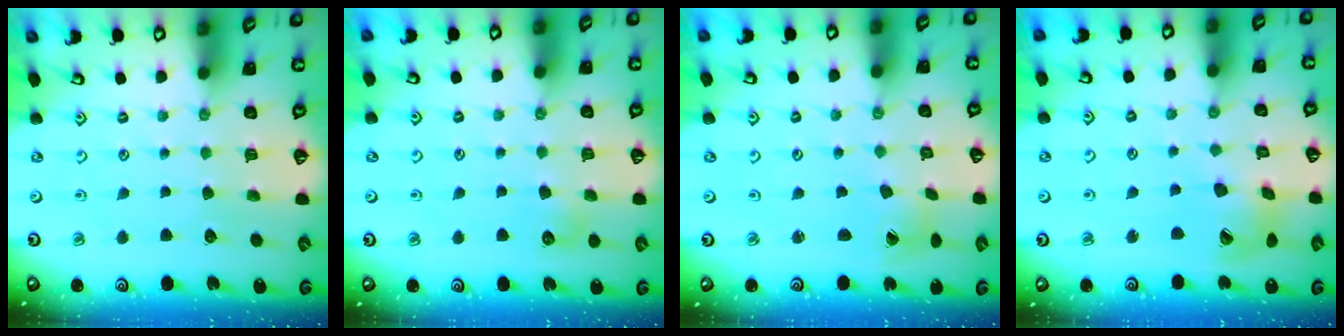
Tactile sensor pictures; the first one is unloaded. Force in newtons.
{"total": 5.3, "press": 5.2, "slide": 0.8}
{"total": 2.5, "press": 2.5, "slide": 0.3}
{"total": 11.3, "press": 11.2, "slide": 1.6}